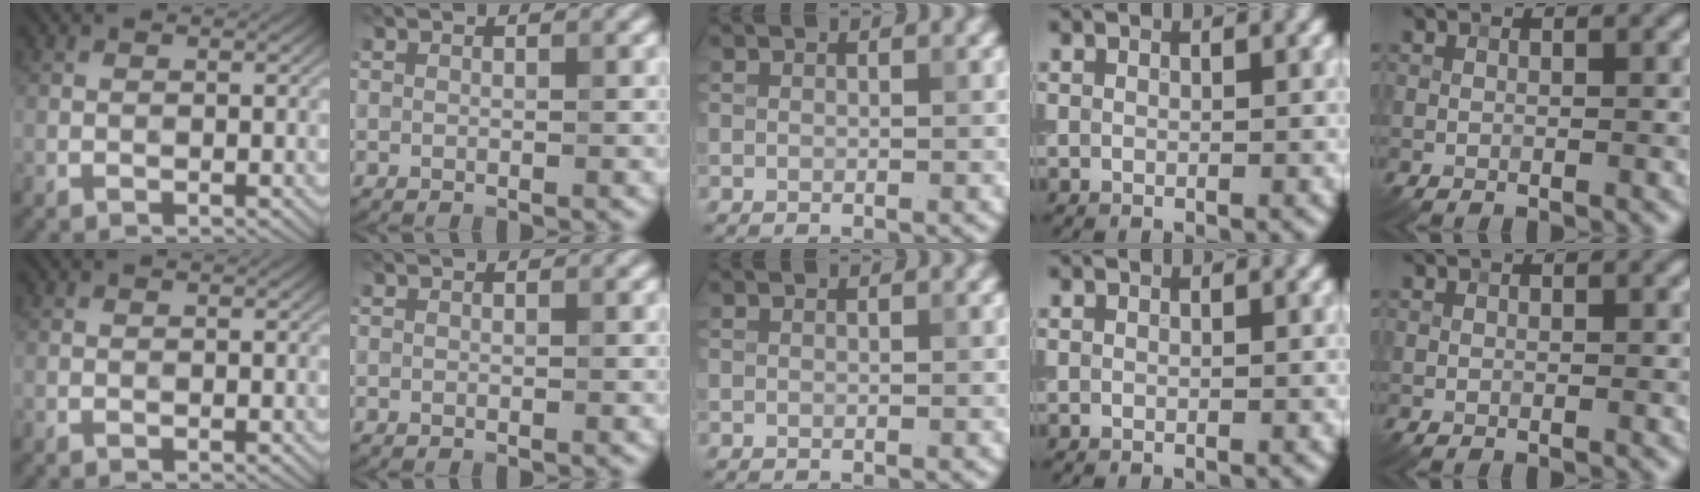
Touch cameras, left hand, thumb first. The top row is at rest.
{}